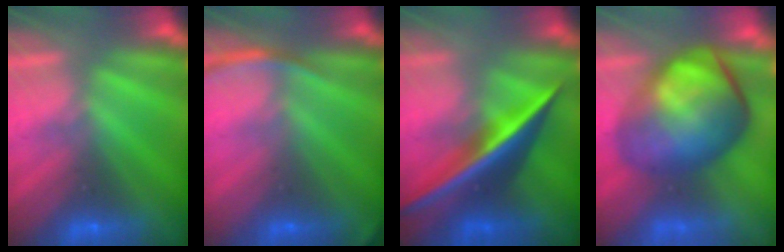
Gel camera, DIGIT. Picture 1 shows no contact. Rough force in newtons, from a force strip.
{"total": 2.8}
{"total": 2.7}
{"total": 10.1}